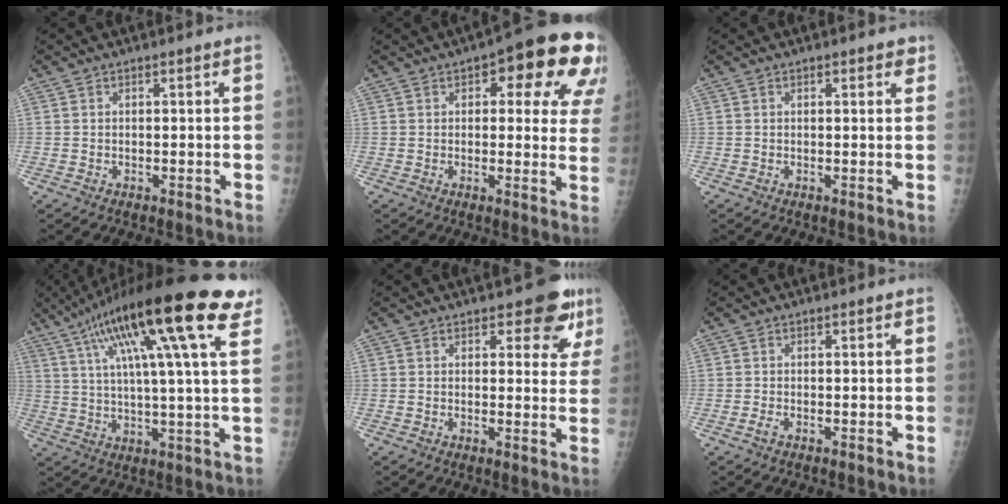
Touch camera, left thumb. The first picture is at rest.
{"total": 16.8, "force": [7.4, 7.1, 13.3], "torque": [-0.109, -0.009, 0.080]}
{"total": 1.6, "force": [1.0, 0.8, 1.0], "torque": [0.002, -0.003, 0.009]}
{"total": 25.2, "force": [13.0, 4.1, 21.2], "torque": [-0.342, 0.004, 0.198]}
{"total": 7.2, "force": [4.5, 3.6, 4.3], "torque": [-0.013, -0.021, 0.048]}
{"total": 0.8, "force": [-0.4, 0.3, 0.6], "torque": [-0.015, -0.002, -0.008]}